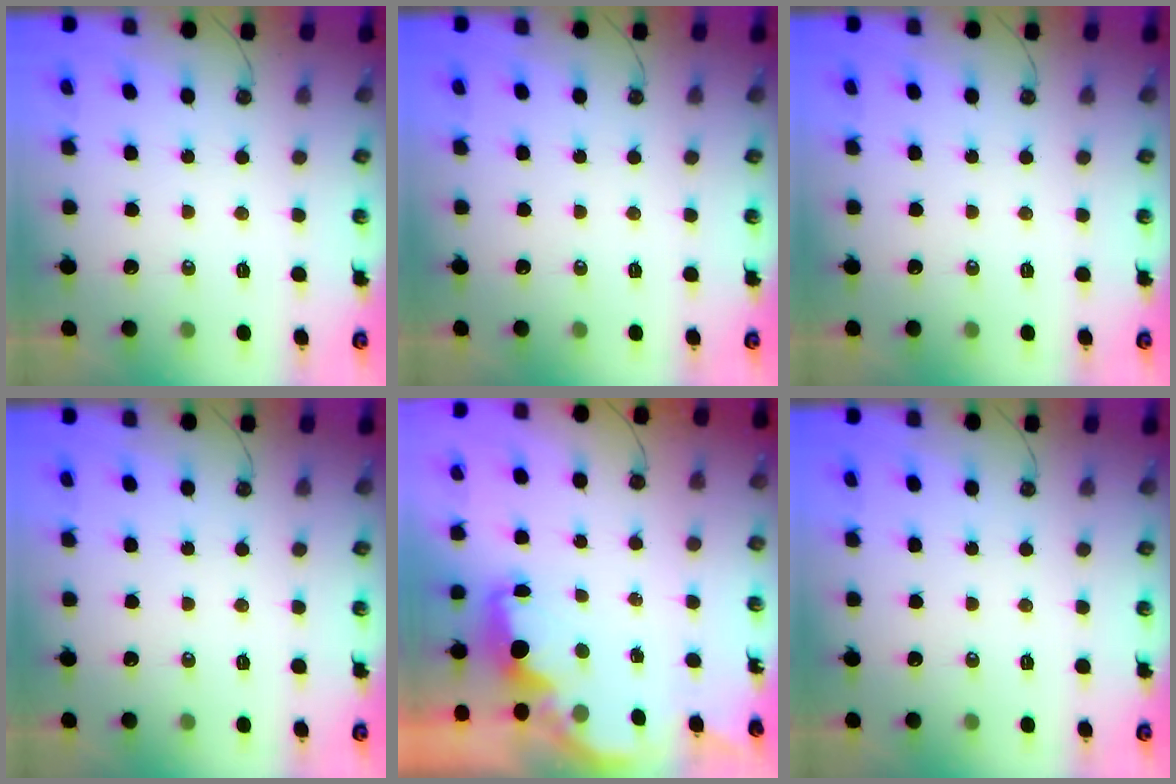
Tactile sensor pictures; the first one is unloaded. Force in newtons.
{"total": 0.0}
{"total": 0.0}
{"total": 0.0}
{"total": 2.2, "press": 2.1, "slide": 0.7}
{"total": 0.0}